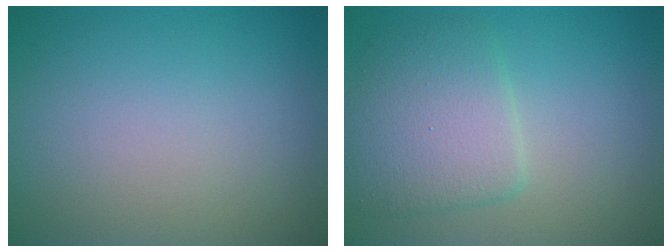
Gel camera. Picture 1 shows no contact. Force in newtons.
{"total": 4.8, "press": 4.8, "slide": 0.1}